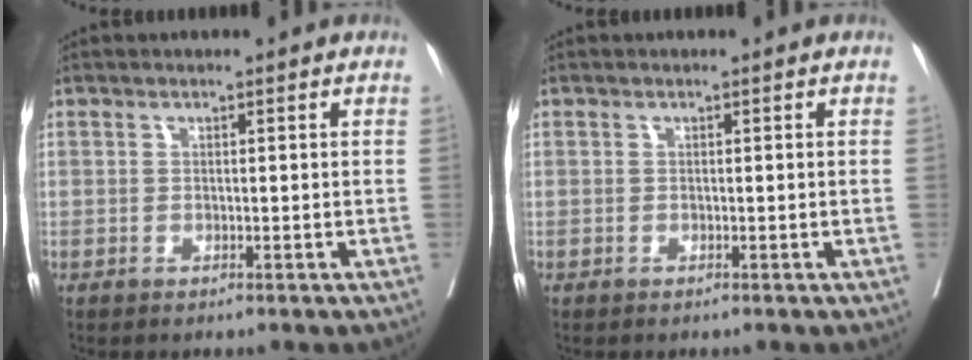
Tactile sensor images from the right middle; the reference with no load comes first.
{"total": 0.0}